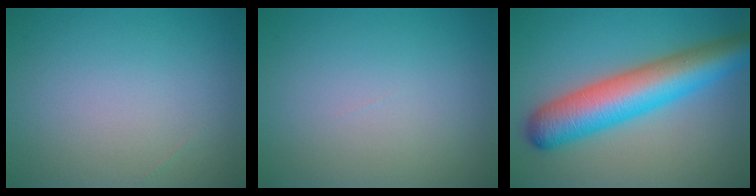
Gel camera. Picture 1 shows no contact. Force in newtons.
{"total": 0.0}
{"total": 9.0, "press": 9.0, "slide": 0.2}